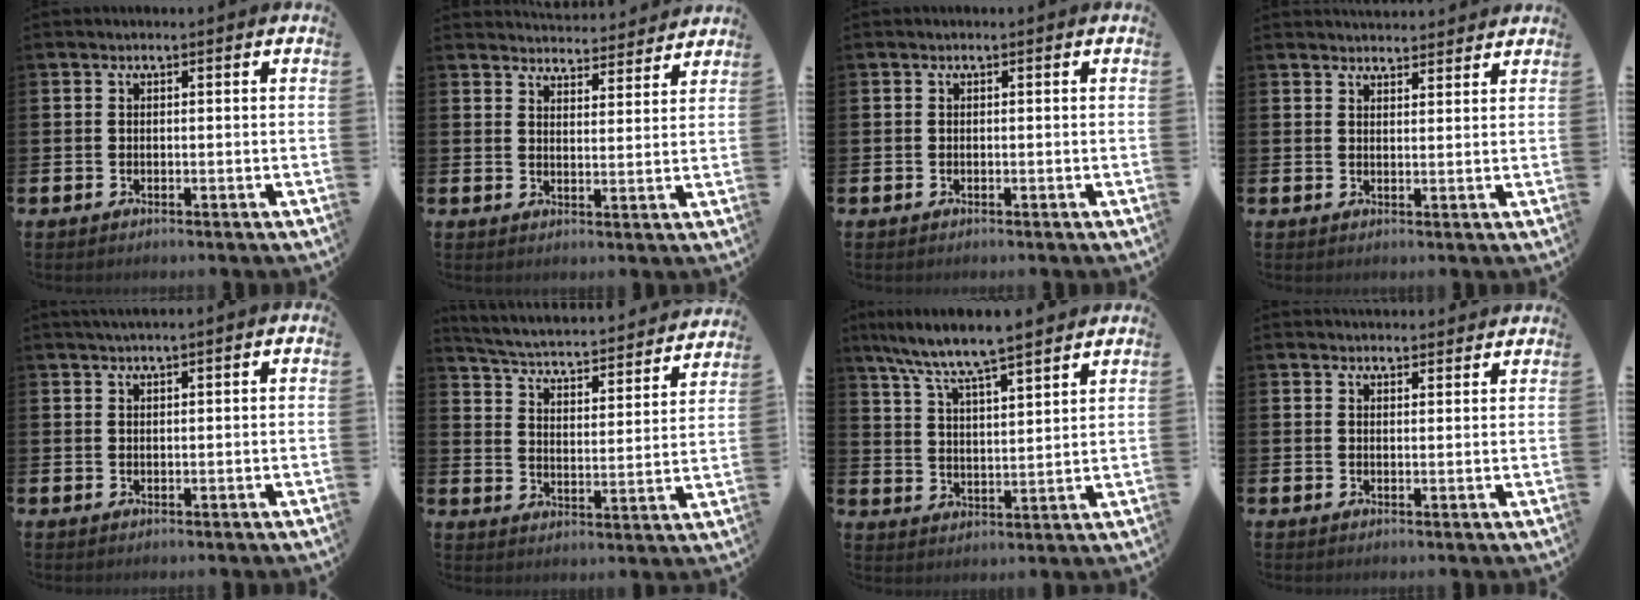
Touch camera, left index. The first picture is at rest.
{"total": 4.4, "force": [4.3, 0.5, -0.2], "torque": [0.003, -0.037, 0.074]}
{"total": 0.0}
{"total": 3.1, "force": [3.0, 0.5, -0.1], "torque": [-0.001, -0.016, 0.055]}
{"total": 1.2, "force": [1.0, -0.1, 0.5], "torque": [-0.013, 0.003, 0.019]}
{"total": 3.9, "force": [3.7, 0.8, 1.2], "torque": [-0.047, -0.041, 0.051]}
{"total": 8.0, "force": [7.6, 0.3, 2.5], "torque": [-0.080, -0.048, 0.134]}
{"total": 2.4, "force": [2.4, 0.4, -0.1], "torque": [0.009, -0.014, 0.041]}